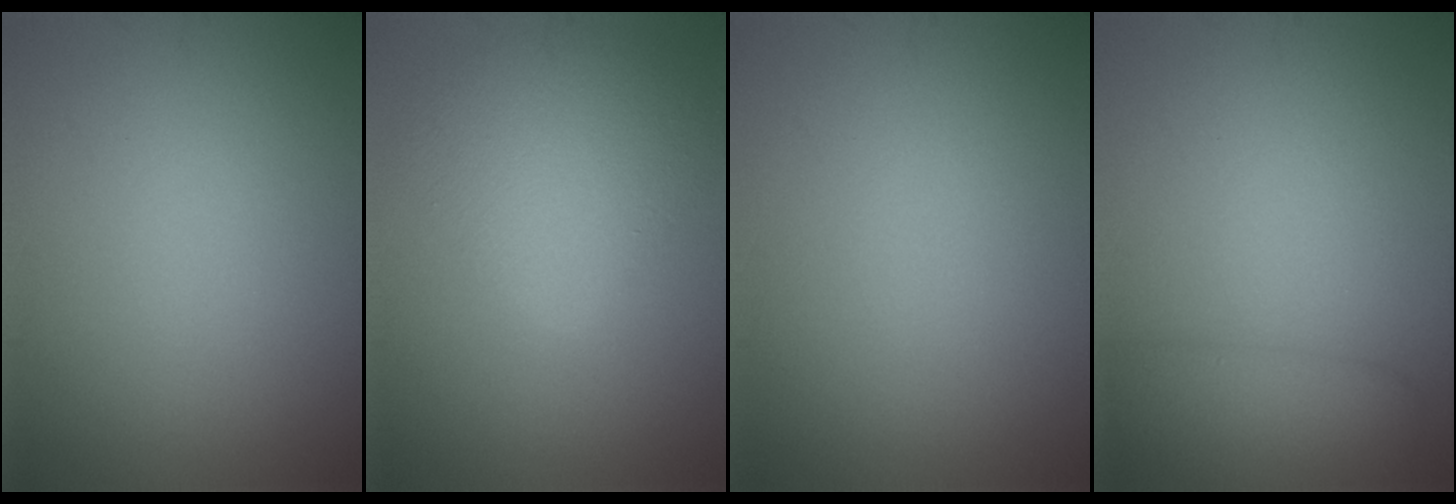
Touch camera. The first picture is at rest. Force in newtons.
{"total": 5.0, "press": 5.0, "slide": 0.2}
{"total": 0.0}
{"total": 2.9, "press": 2.9, "slide": 0.3}